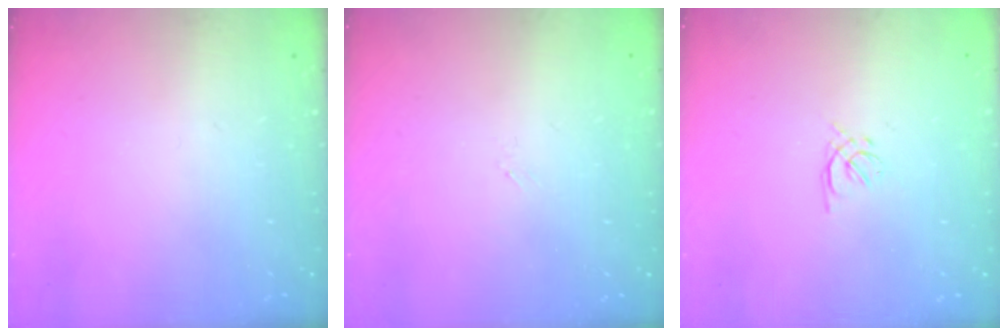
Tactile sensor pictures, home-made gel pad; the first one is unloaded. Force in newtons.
{"total": 1.5, "press": 1.4, "slide": 0.3}
{"total": 1.4, "press": 1.3, "slide": 0.5}